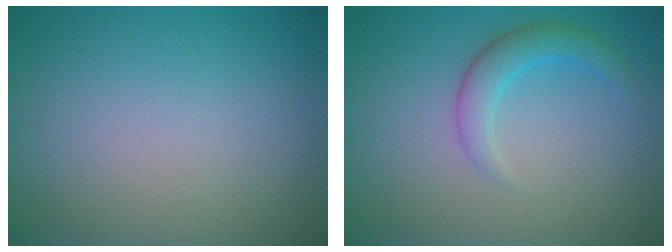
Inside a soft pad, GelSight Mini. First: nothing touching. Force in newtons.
{"total": 2.8, "press": 2.8, "slide": 0.1}